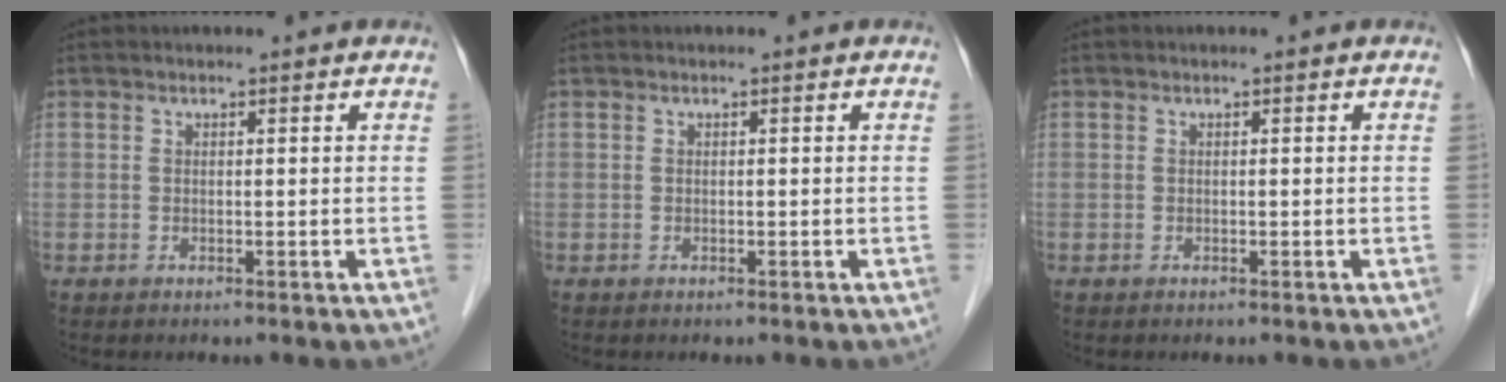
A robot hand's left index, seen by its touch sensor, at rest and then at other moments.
{"total": 0.0}
{"total": 0.0}